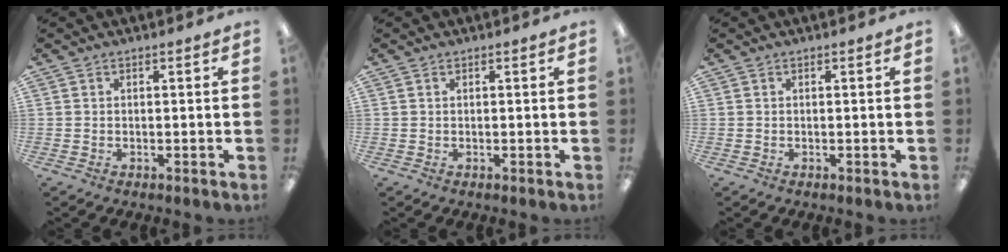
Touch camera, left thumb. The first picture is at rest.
{"total": 0.0}
{"total": 0.0}